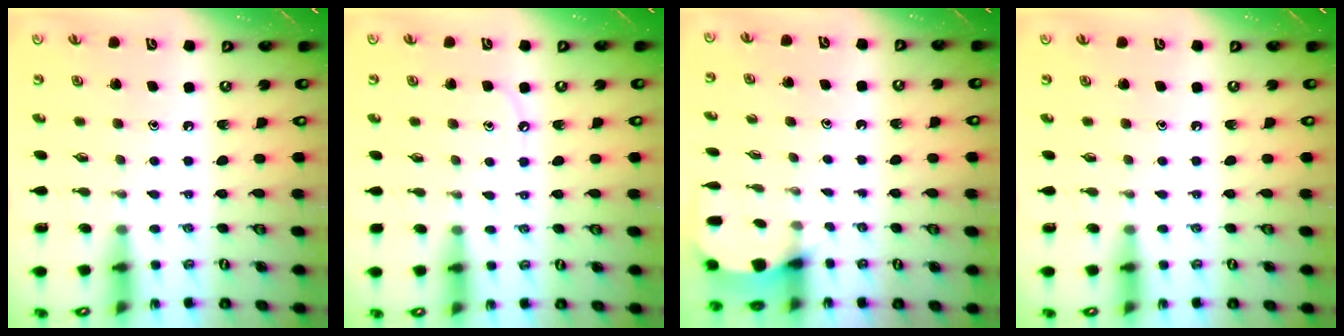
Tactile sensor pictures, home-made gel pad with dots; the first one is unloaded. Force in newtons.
{"total": 4.8, "press": 4.8, "slide": 0.6}
{"total": 2.8, "press": 2.8, "slide": 0.3}
{"total": 0.0}